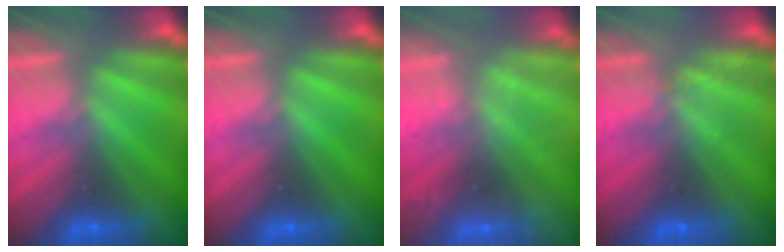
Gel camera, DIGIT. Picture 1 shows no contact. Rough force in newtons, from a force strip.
{"total": 0.0}
{"total": 2.2}
{"total": 2.1}